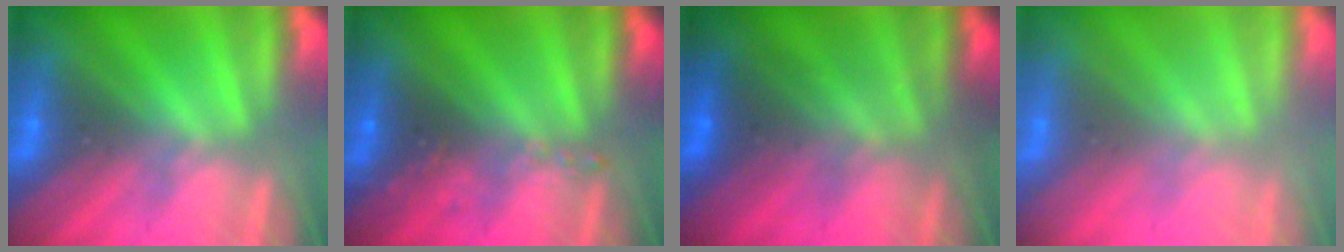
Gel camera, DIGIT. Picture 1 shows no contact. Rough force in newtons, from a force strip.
{"total": 2.5}
{"total": 7.1}
{"total": 3.0}